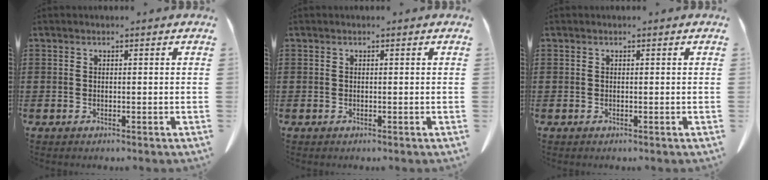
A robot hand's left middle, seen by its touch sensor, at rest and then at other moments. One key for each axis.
{"total": 0.0}
{"total": 0.0}